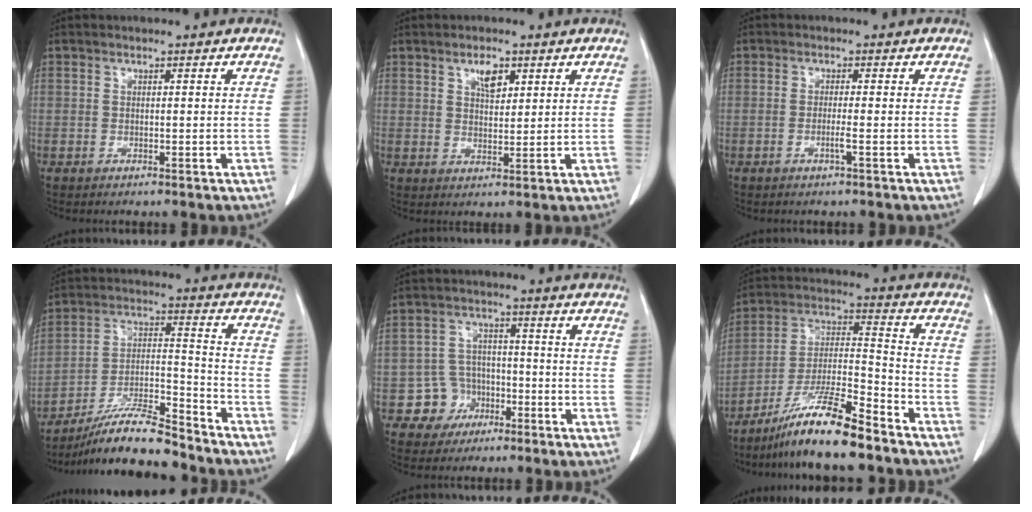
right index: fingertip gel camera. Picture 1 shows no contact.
{"total": 3.7, "force": [2.0, 1.6, 2.6], "torque": [-0.047, 0.000, 0.037]}
{"total": 1.7, "force": [-0.7, -0.4, 1.5], "torque": [-0.029, -0.002, -0.014]}
{"total": 14.2, "force": [-12.5, 1.7, 6.6], "torque": [-0.116, 0.009, -0.219]}
{"total": 5.8, "force": [-2.7, 5.2, 0.3], "torque": [0.004, 0.017, -0.041]}
{"total": 13.7, "force": [-10.5, 0.6, 8.8], "torque": [-0.170, -0.013, -0.190]}